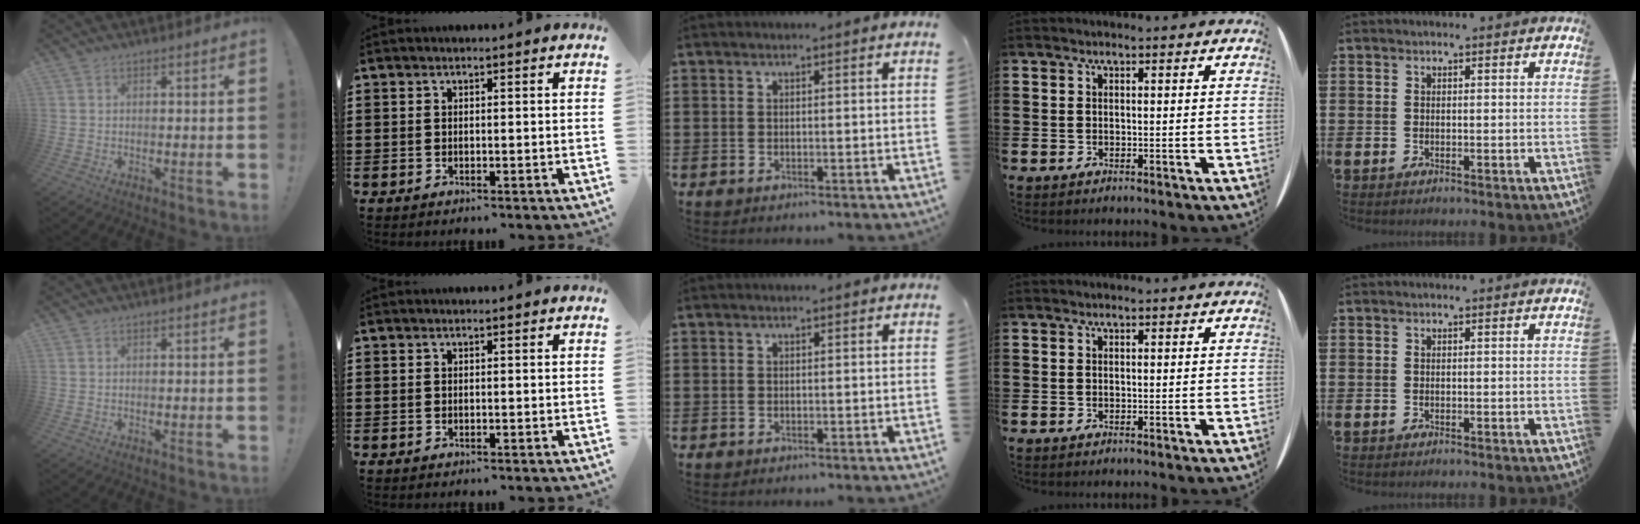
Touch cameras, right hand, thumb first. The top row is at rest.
{}